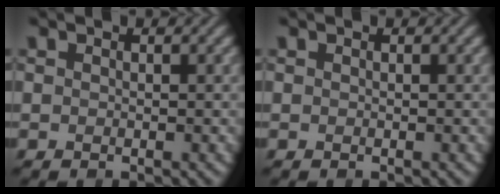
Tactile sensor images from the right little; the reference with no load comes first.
{"total": 0.0}